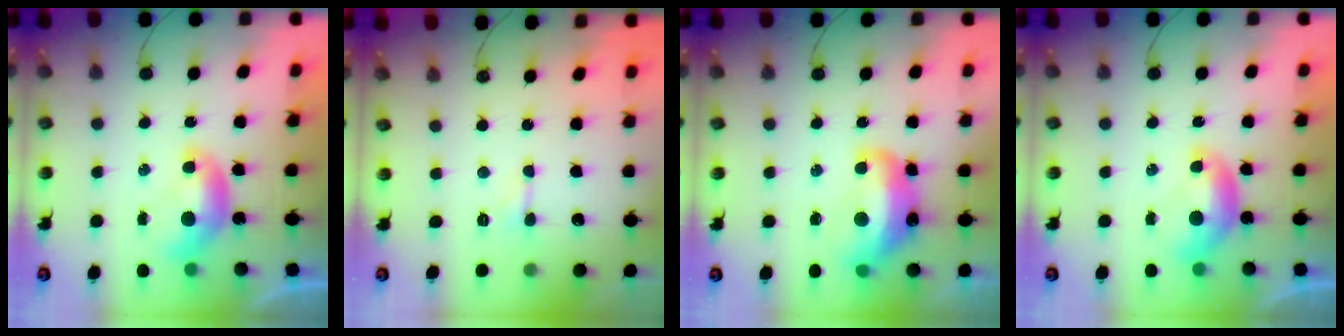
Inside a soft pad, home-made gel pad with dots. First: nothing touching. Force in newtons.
{"total": 1.3, "press": 1.2, "slide": 0.3}
{"total": 8.0, "press": 7.9, "slide": 1.0}
{"total": 0.0}